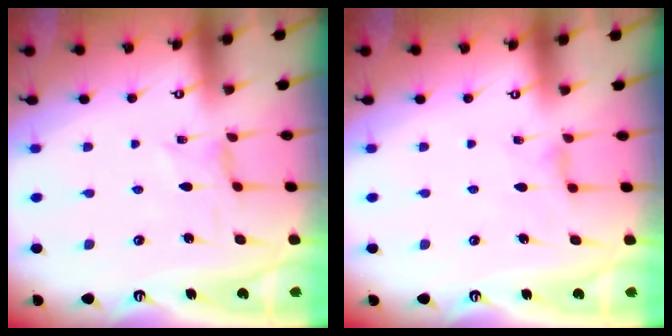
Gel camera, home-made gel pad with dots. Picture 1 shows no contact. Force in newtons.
{"total": 2.1, "press": 2.0, "slide": 0.4}